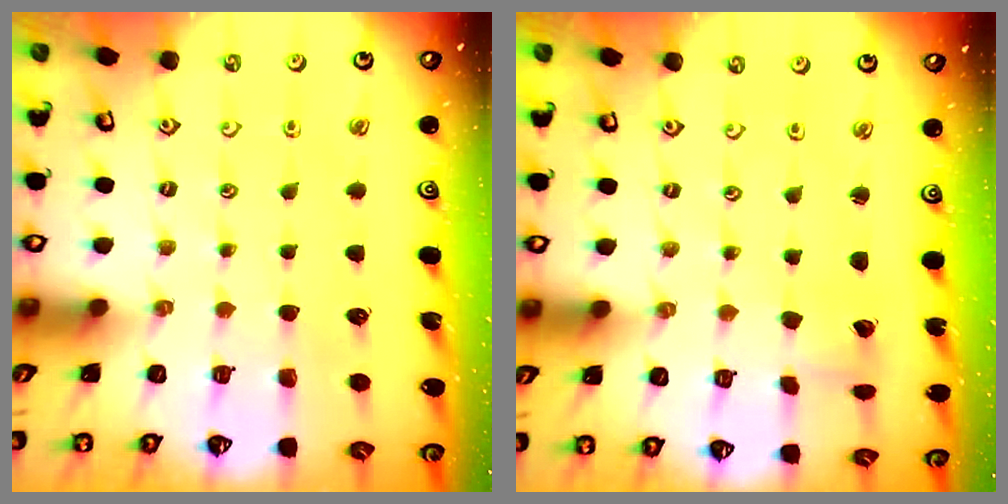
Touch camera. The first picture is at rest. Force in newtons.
{"total": 1.8, "press": 1.7, "slide": 0.1}